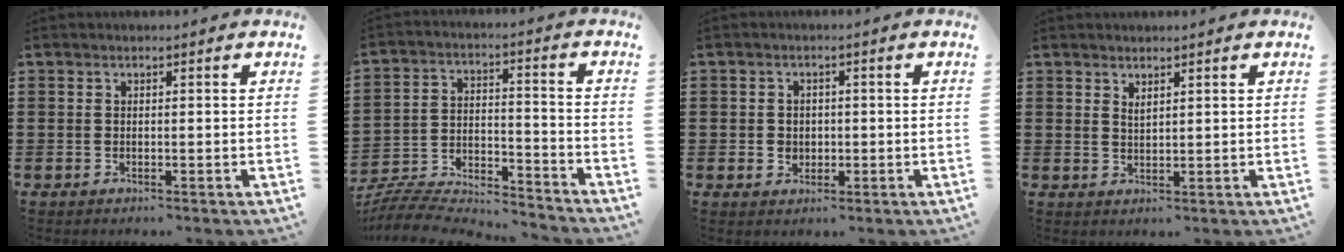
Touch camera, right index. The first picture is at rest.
{"total": 6.6, "force": [-6.5, 0.7, 1.2], "torque": [-0.035, -0.006, -0.133]}
{"total": 2.0, "force": [-0.2, 1.9, 0.7], "torque": [-0.021, 0.007, -0.006]}
{"total": 1.4, "force": [1.2, 0.4, 0.5], "torque": [-0.011, 0.002, 0.022]}